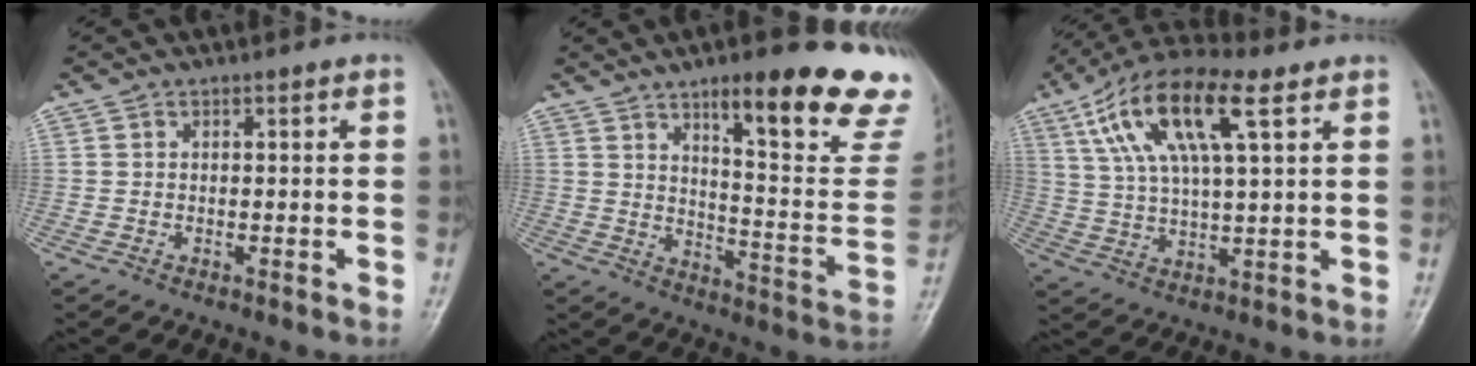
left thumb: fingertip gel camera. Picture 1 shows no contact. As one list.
[{"total": 23.2, "force": [15.7, 4.9, 16.4], "torque": [-0.172, -0.085, 0.211]}, {"total": 16.4, "force": [7.2, 5.6, 13.6], "torque": [-0.255, 0.006, 0.127]}]